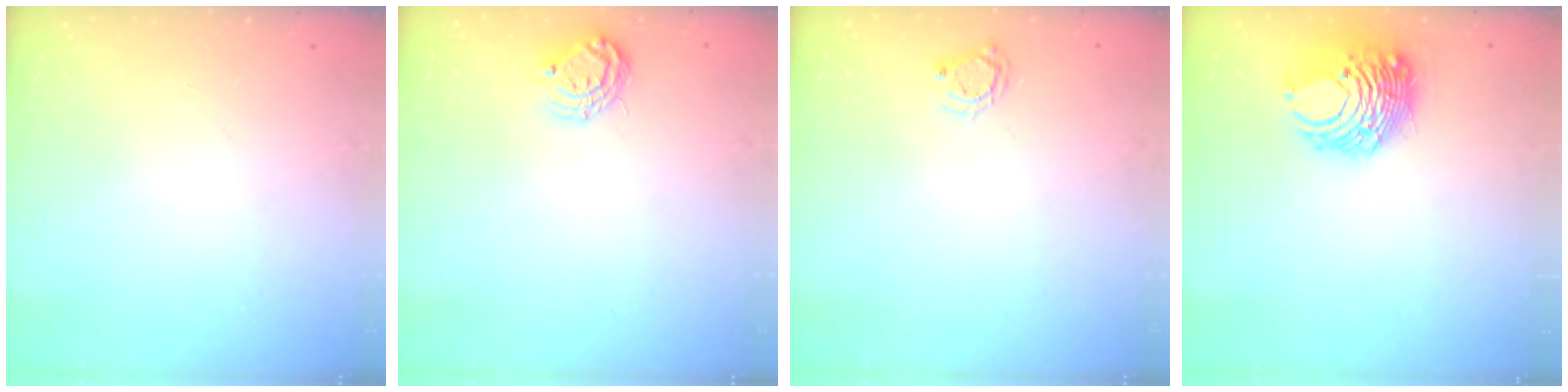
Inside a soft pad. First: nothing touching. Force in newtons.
{"total": 7.7, "press": 7.7, "slide": 0.4}
{"total": 3.8, "press": 3.8, "slide": 0.4}
{"total": 10.7, "press": 10.7, "slide": 0.7}